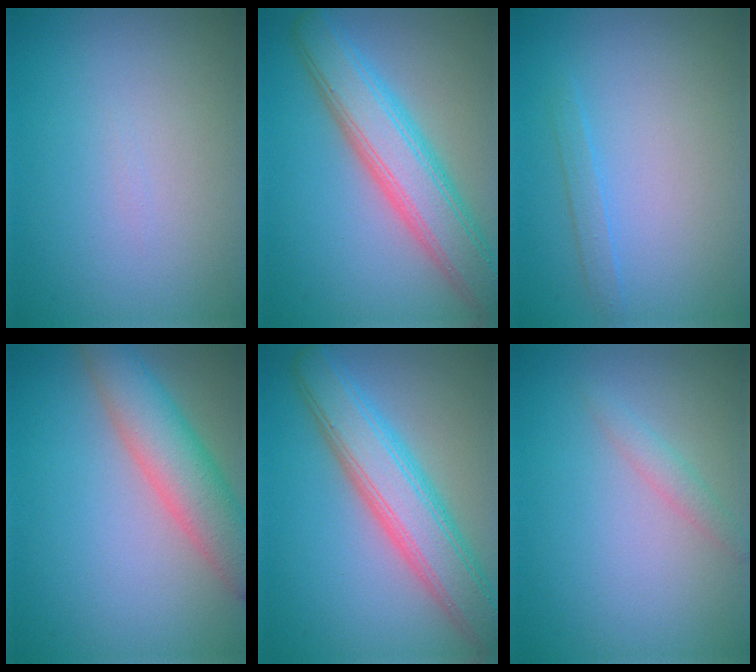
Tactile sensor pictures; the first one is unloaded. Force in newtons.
{"total": 7.2, "press": 7.2, "slide": 0.3}
{"total": 1.1, "press": 1.1, "slide": 0.1}
{"total": 5.8, "press": 5.8, "slide": 0.2}
{"total": 7.2, "press": 7.2, "slide": 0.3}
{"total": 1.3, "press": 1.3, "slide": 0.0}